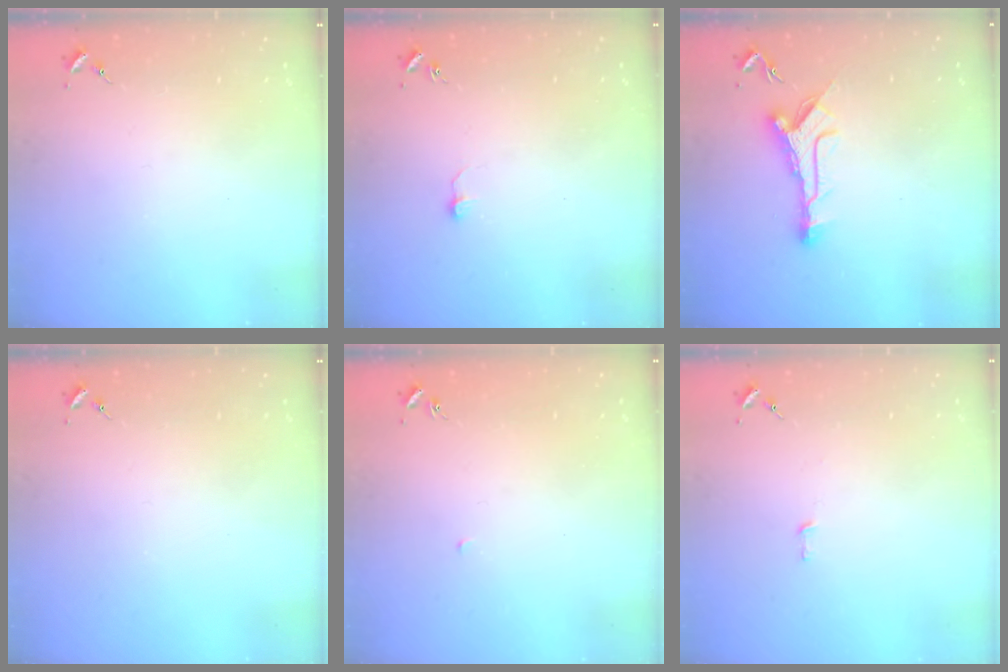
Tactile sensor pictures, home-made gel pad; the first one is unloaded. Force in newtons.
{"total": 3.8, "press": 3.8, "slide": 0.3}
{"total": 10.9, "press": 10.9, "slide": 0.5}
{"total": 0.0}
{"total": 1.6, "press": 1.6, "slide": 0.1}
{"total": 3.0, "press": 3.0, "slide": 0.2}